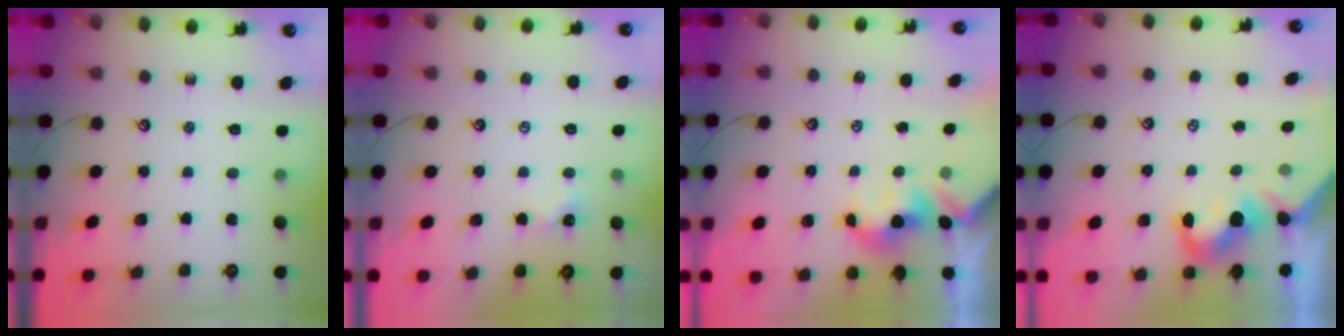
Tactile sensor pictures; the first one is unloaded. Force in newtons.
{"total": 0.6, "press": 0.5, "slide": 0.3}
{"total": 1.7, "press": 1.6, "slide": 0.2}
{"total": 2.4, "press": 2.3, "slide": 0.7}